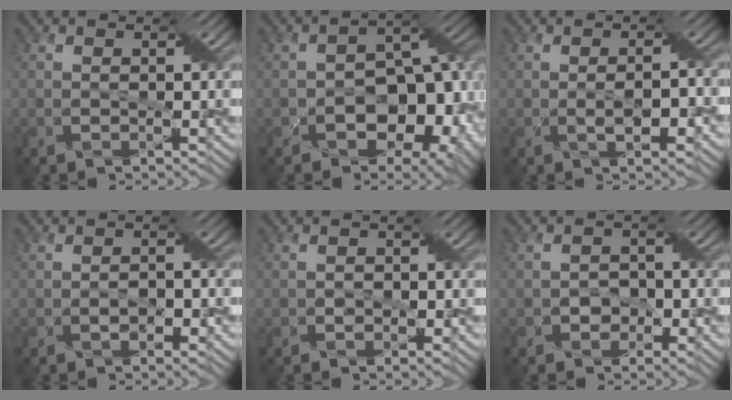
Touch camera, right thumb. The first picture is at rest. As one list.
[{"total": 12.7, "force": [-4.3, 8.0, 8.8], "torque": [-0.113, -0.027, -0.062]}, {"total": 3.0, "force": [-0.7, 0.9, 2.8], "torque": [-0.053, 0.000, -0.008]}, {"total": 2.4, "force": [-1.0, 1.2, 1.8], "torque": [-0.034, 0.002, -0.015]}, {"total": 1.3, "force": [-0.6, 0.8, 0.8], "torque": [-0.013, 0.001, -0.010]}, {"total": 2.3, "force": [-1.1, 1.8, 0.9], "torque": [-0.013, 0.005, -0.018]}]